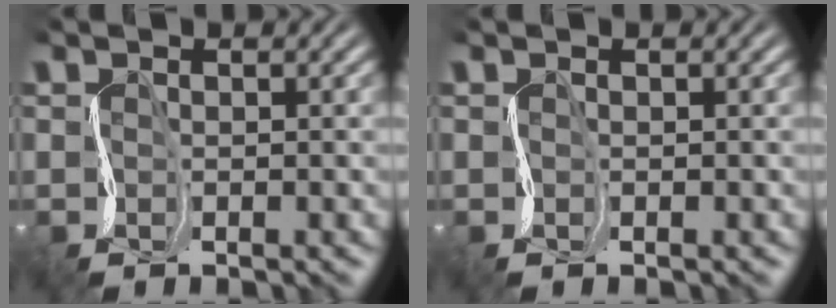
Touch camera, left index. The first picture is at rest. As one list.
[{"total": 0.0}]